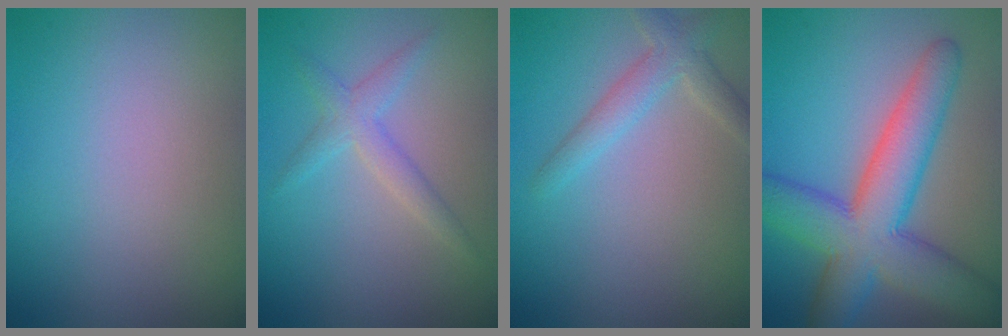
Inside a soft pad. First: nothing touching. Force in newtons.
{"total": 1.3, "press": 1.3, "slide": 0.1}
{"total": 2.5, "press": 2.5, "slide": 0.1}
{"total": 9.1, "press": 9.1, "slide": 0.4}